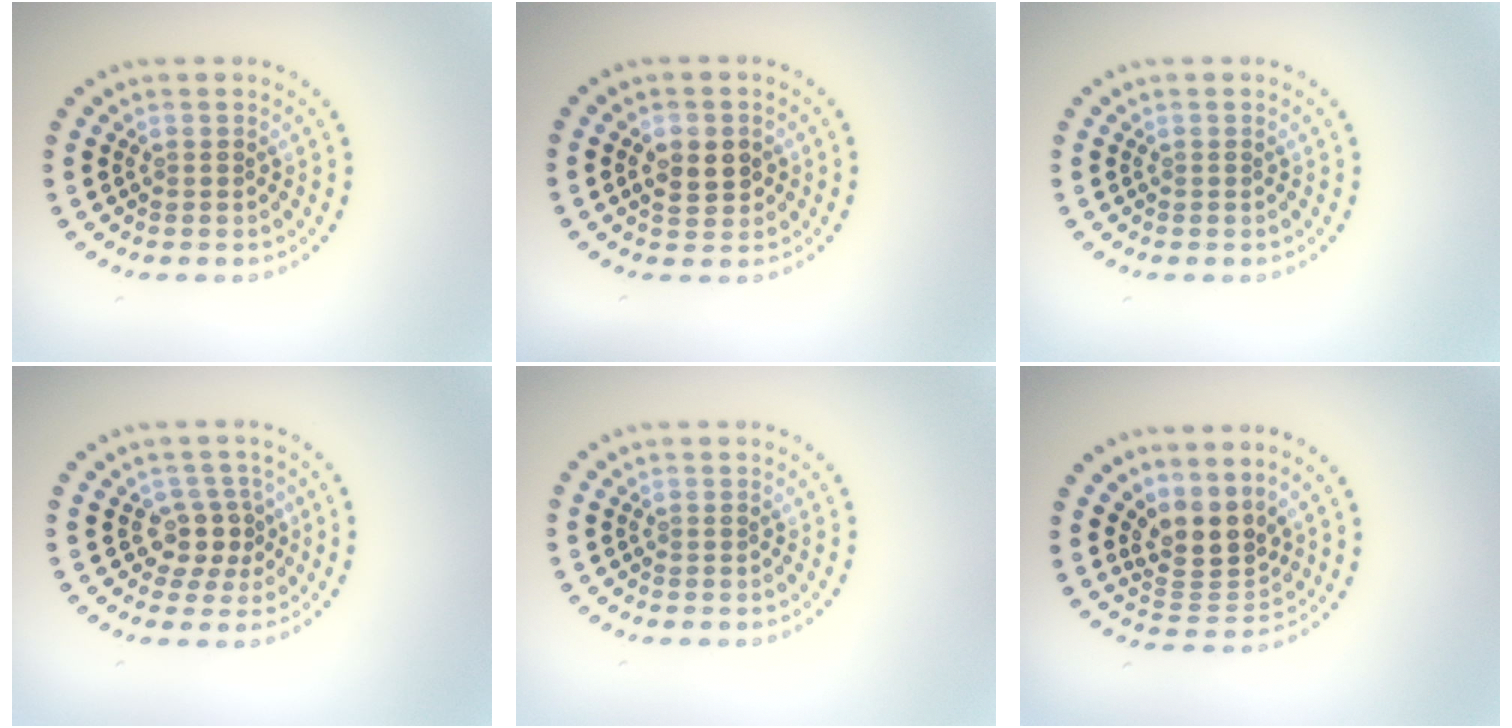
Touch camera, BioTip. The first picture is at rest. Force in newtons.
{"total": 2.8, "press": 2.7, "slide": 0.3}
{"total": 0.0}
{"total": 2.7, "press": 2.1, "slide": 1.8}
{"total": 0.0}
{"total": 3.8, "press": 3.1, "slide": 2.2}